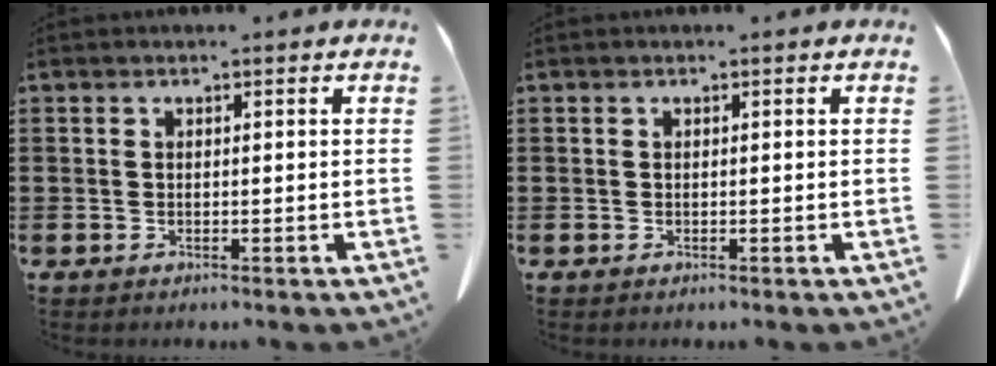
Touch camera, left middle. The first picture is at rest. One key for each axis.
{"total": 0.0}